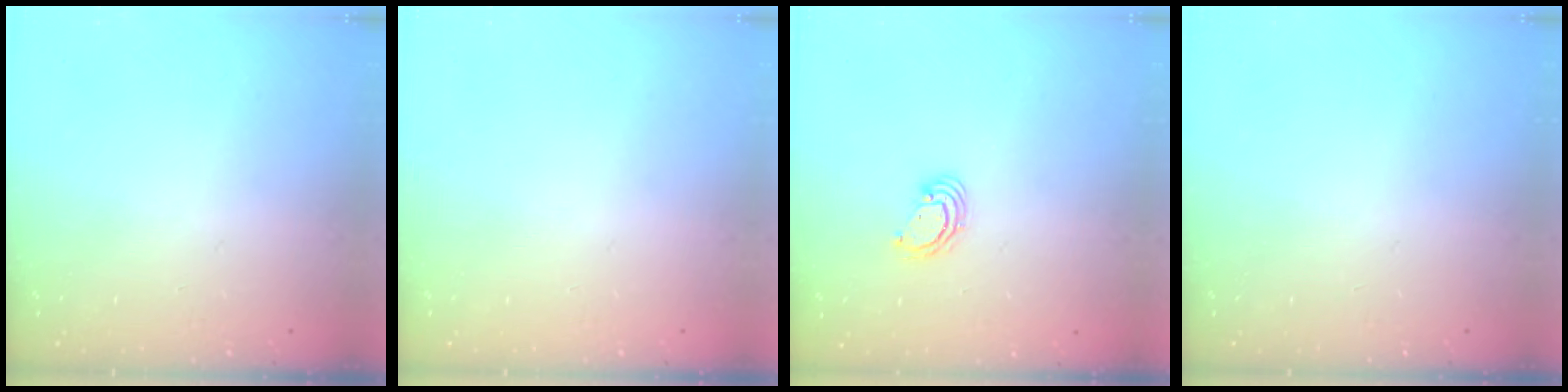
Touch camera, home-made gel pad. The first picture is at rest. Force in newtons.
{"total": 0.0}
{"total": 3.8, "press": 3.8, "slide": 0.1}
{"total": 0.0}